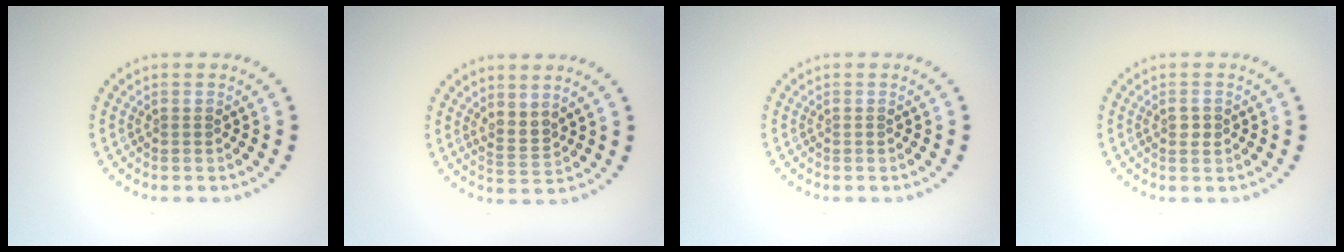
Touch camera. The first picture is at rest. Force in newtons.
{"total": 2.0, "press": 1.4, "slide": 1.4}
{"total": 0.0}
{"total": 1.0, "press": 1.0, "slide": 0.2}